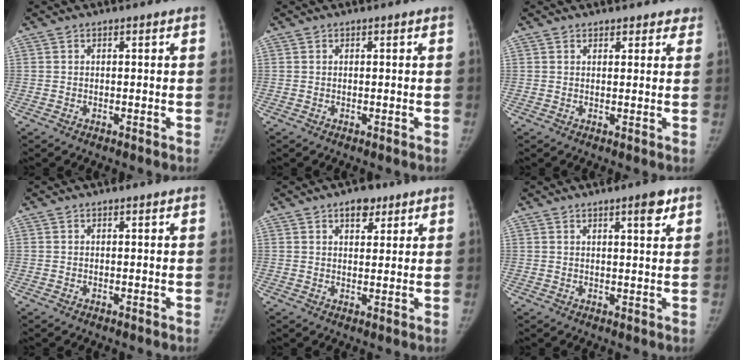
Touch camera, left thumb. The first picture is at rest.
{"total": 0.0}
{"total": 2.8, "force": [2.3, 1.5, 0.3], "torque": [0.032, -0.007, 0.019]}
{"total": 0.0}
{"total": 4.3, "force": [2.6, 2.6, 2.2], "torque": [-0.008, -0.011, 0.036]}
{"total": 3.8, "force": [2.3, 0.8, 2.9], "torque": [-0.037, -0.013, 0.032]}